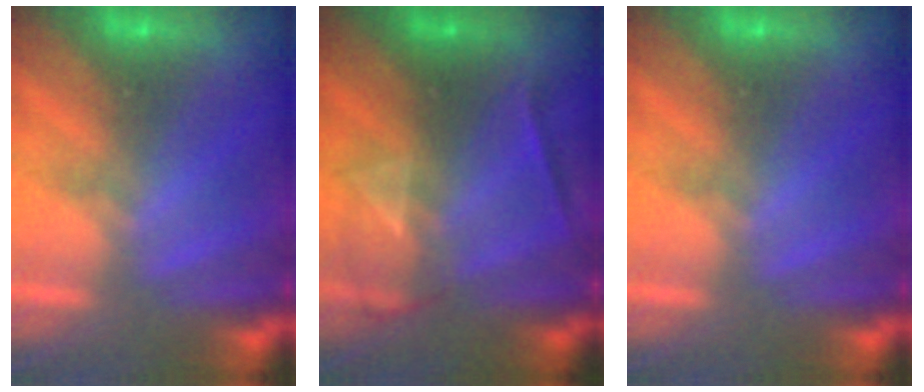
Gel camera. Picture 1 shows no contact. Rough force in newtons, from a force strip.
{"total": 2.2}
{"total": 0.0}